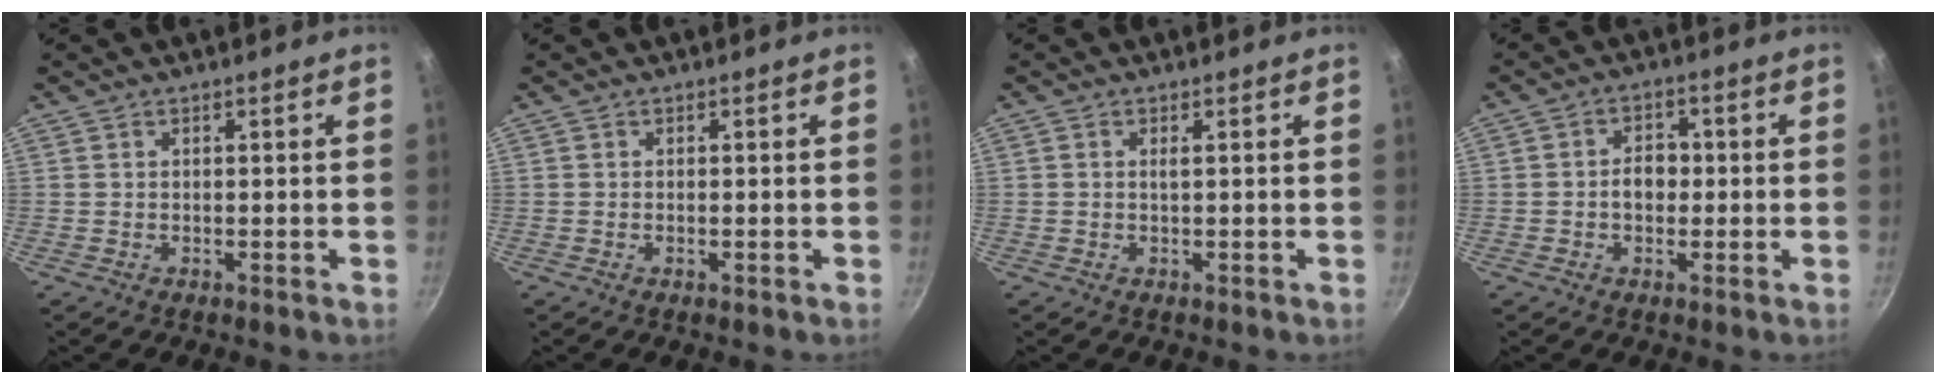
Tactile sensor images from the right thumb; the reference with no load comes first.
{"total": 0.5, "force": [-0.2, 0.2, 0.5], "torque": [-0.006, 0.001, -0.004]}
{"total": 0.7, "force": [0.1, 0.1, 0.7], "torque": [-0.015, 0.000, 0.002]}
{"total": 4.6, "force": [-0.4, 3.5, 2.9], "torque": [-0.019, 0.013, -0.010]}